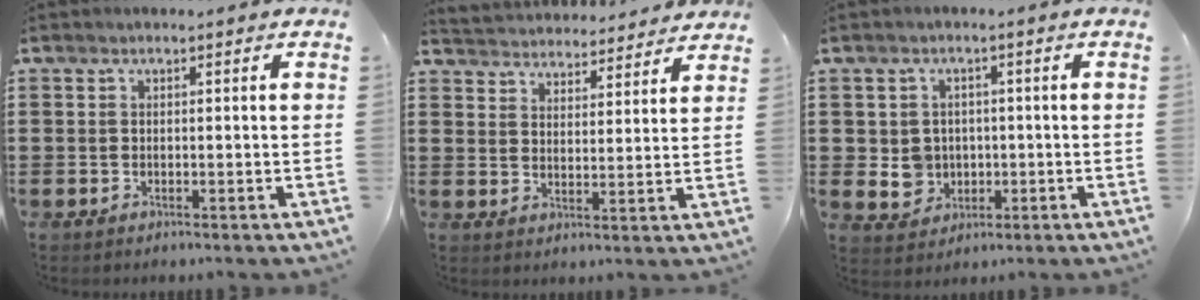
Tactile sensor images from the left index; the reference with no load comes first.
{"total": 4.0, "force": [4.0, 0.0, -0.6], "torque": [-0.010, -0.027, 0.068]}
{"total": 3.9, "force": [0.1, 3.7, 1.1], "torque": [-0.036, 0.009, 0.001]}